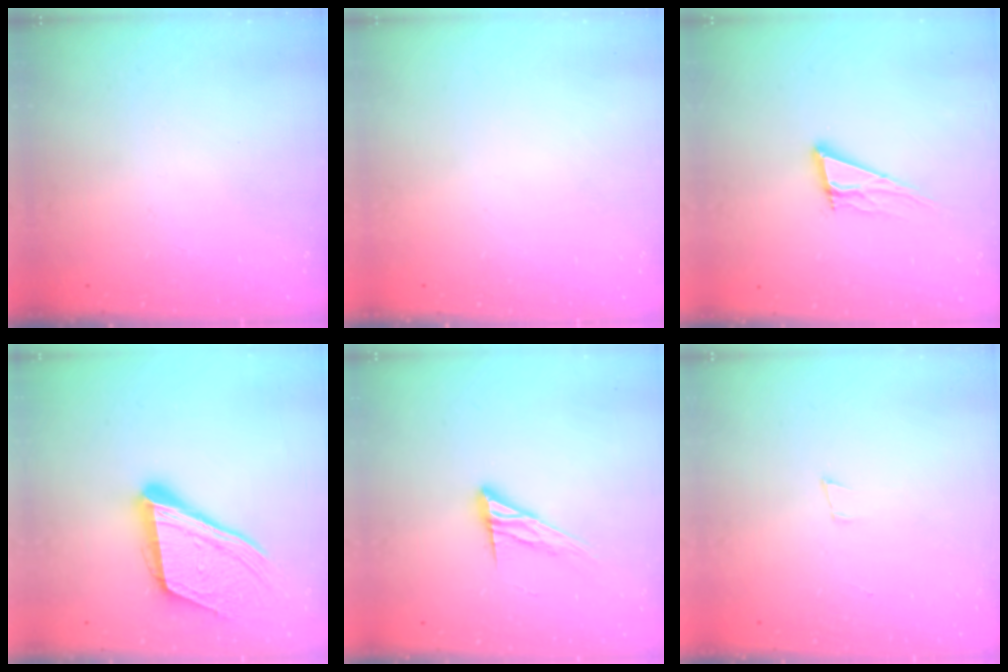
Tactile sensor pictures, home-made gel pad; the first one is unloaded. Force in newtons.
{"total": 0.0}
{"total": 11.5, "press": 11.2, "slide": 2.6}
{"total": 19.1, "press": 18.9, "slide": 2.6}
{"total": 11.1, "press": 11.1, "slide": 0.9}
{"total": 3.3, "press": 1.9, "slide": 2.7}